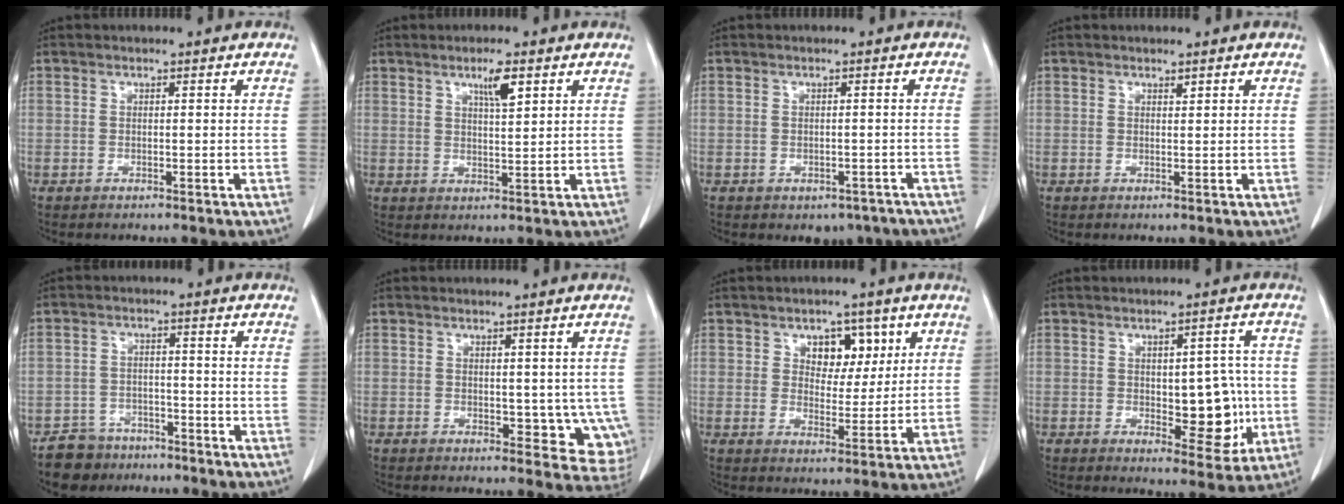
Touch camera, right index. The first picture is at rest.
{"total": 4.2, "force": [2.4, 0.5, 3.4], "torque": [-0.058, -0.003, 0.041]}
{"total": 4.3, "force": [-3.1, 2.7, 1.3], "torque": [-0.002, 0.011, -0.033]}
{"total": 0.7, "force": [0.6, 0.0, 0.3], "torque": [-0.006, -0.005, 0.010]}
{"total": 5.3, "force": [-3.9, 3.6, -0.2], "torque": [0.008, 0.011, -0.065]}
{"total": 6.9, "force": [0.1, 4.2, 5.4], "torque": [-0.034, -0.006, 0.009]}
{"total": 6.4, "force": [3.0, 4.1, 3.9], "torque": [-0.048, 0.009, 0.048]}
{"total": 8.7, "force": [-0.7, 4.0, 7.7], "torque": [-0.084, 0.005, 0.004]}